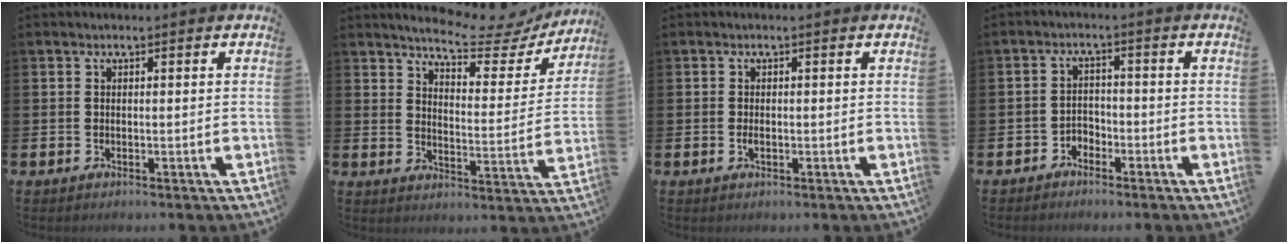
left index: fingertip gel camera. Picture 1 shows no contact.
{"total": 7.3, "force": [6.7, 1.5, 2.5], "torque": [-0.054, -0.049, 0.107]}
{"total": 0.9, "force": [-0.2, 0.4, 0.8], "torque": [-0.022, 0.003, -0.003]}
{"total": 2.2, "force": [-2.0, 1.0, 0.0], "torque": [-0.013, 0.005, -0.044]}